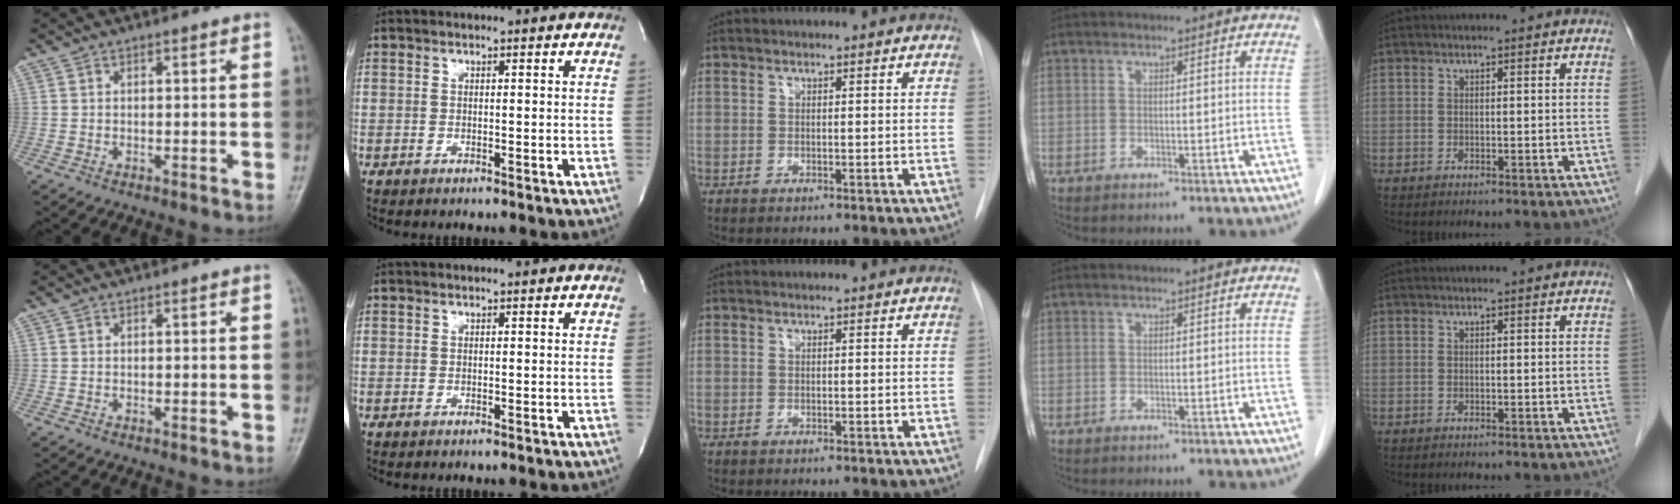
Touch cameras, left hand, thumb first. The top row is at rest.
{}